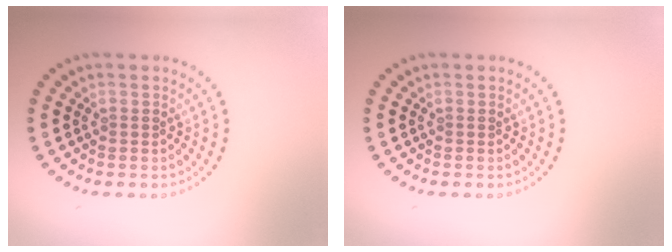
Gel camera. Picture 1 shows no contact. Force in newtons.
{"total": 0.0}